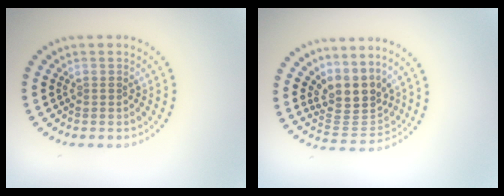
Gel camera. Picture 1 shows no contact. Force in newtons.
{"total": 3.8, "press": 2.9, "slide": 2.5}